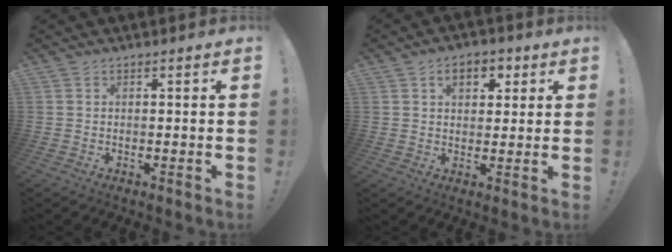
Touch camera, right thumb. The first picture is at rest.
{"total": 6.9, "force": [2.7, 4.5, 4.4], "torque": [-0.056, 0.001, 0.044]}